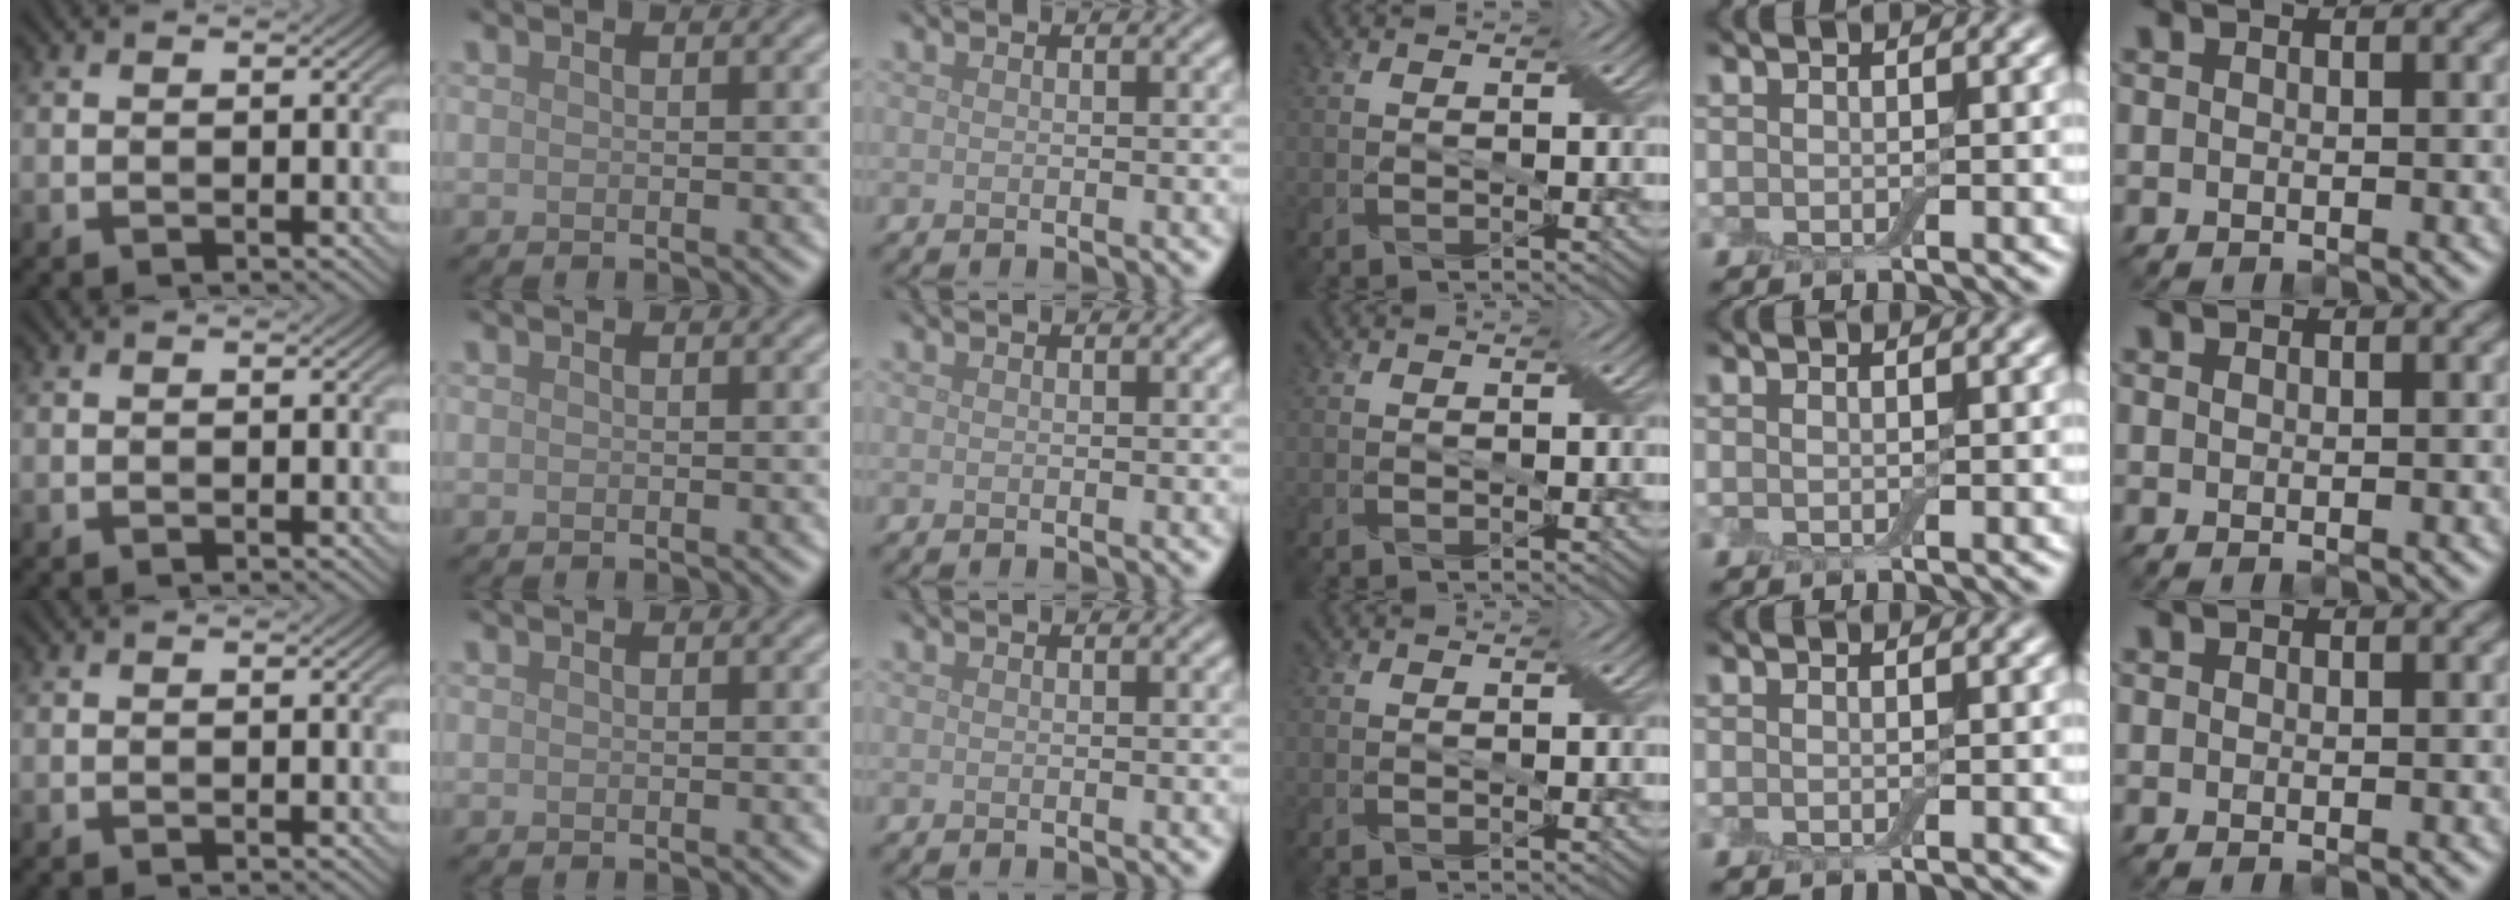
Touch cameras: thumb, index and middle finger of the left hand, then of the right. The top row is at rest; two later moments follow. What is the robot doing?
{"motion": "wipe", "object": "dish"}